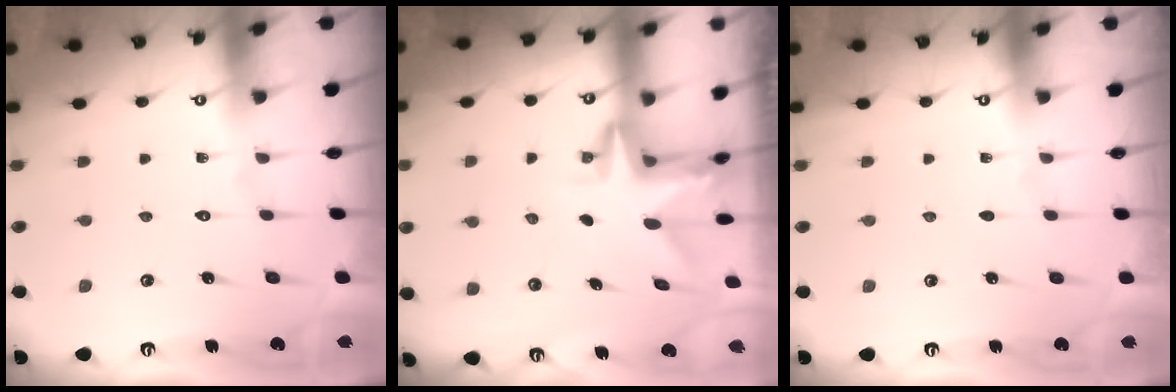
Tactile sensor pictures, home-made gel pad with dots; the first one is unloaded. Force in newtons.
{"total": 2.9, "press": 2.9, "slide": 0.2}
{"total": 0.0}